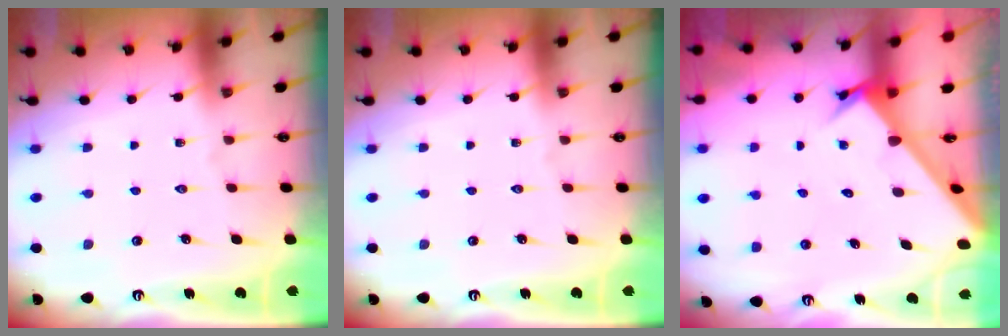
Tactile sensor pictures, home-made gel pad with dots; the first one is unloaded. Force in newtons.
{"total": 0.0}
{"total": 2.6, "press": 2.6, "slide": 0.2}